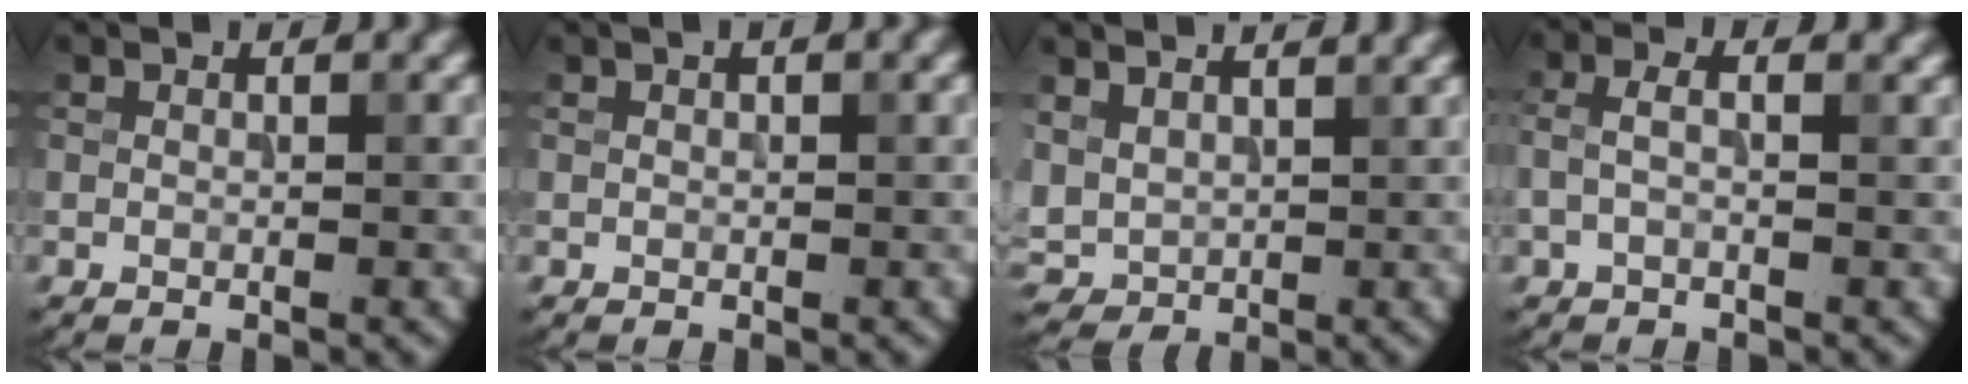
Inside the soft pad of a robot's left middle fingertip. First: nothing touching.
{"total": 0.6, "force": [0.2, 0.3, 0.5], "torque": [-0.009, 0.002, 0.002]}
{"total": 4.3, "force": [2.7, 2.6, 2.0], "torque": [-0.061, 0.010, 0.053]}
{"total": 1.9, "force": [-0.1, 0.7, 1.8], "torque": [-0.043, 0.008, -0.006]}